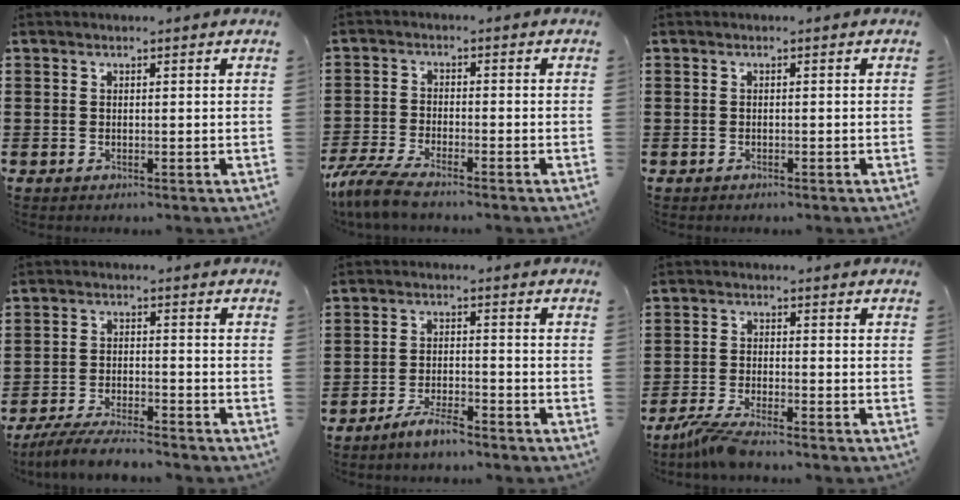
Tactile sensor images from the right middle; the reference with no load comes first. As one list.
[{"total": 5.1, "force": [-4.5, 0.7, 2.4], "torque": [-0.074, -0.013, -0.096]}, {"total": 0.6, "force": [-0.5, 0.3, 0.0], "torque": [-0.001, 0.002, -0.012]}, {"total": 5.3, "force": [-5.0, 0.4, 1.7], "torque": [-0.041, -0.006, -0.100]}, {"total": 3.9, "force": [-3.5, 0.6, 1.8], "torque": [-0.043, 0.002, -0.071]}, {"total": 4.0, "force": [-3.6, 0.0, 1.8], "torque": [-0.052, -0.013, -0.073]}]